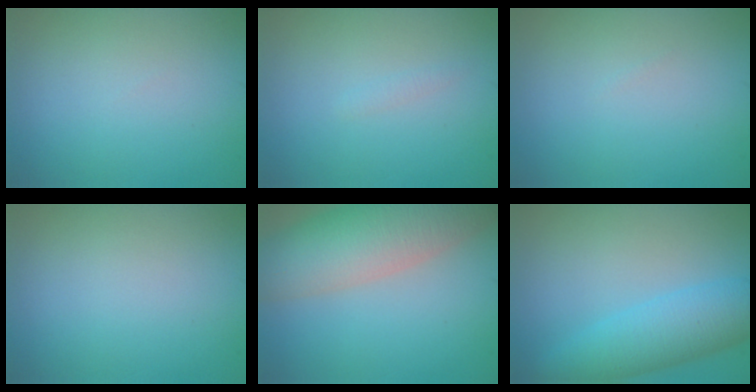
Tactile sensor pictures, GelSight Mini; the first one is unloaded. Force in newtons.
{"total": 0.5, "press": 0.5, "slide": 0.1}
{"total": 0.0}
{"total": 0.0}
{"total": 8.8, "press": 8.8, "slide": 0.8}
{"total": 5.6, "press": 5.6, "slide": 0.2}